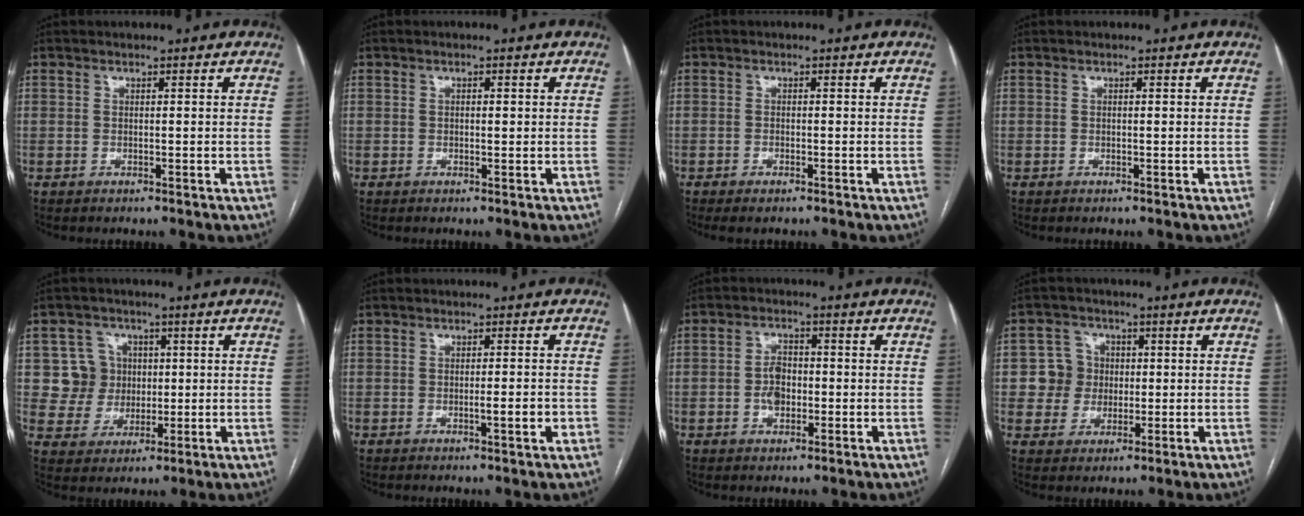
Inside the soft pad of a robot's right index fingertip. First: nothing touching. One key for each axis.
{"total": 1.0, "fx": 0.1, "fy": 0.4, "fz": 0.9, "tx": -0.016, "ty": 0.001, "tz": 0.002}
{"total": 1.7, "fx": -1.2, "fy": 0.4, "fz": 1.1, "tx": -0.018, "ty": -0.003, "tz": -0.016}
{"total": 0.0}
{"total": 7.2, "fx": 1.4, "fy": 7.0, "fz": 0.5, "tx": -0.005, "ty": 0.022, "tz": 0.029}
{"total": 2.4, "fx": -0.7, "fy": 0.3, "fz": 2.3, "tx": -0.035, "ty": -0.002, "tz": -0.009}
{"total": 4.1, "fx": -0.7, "fy": 2.7, "fz": 3.0, "tx": -0.057, "ty": 0.007, "tz": -0.013}
{"total": 5.8, "fx": 0.4, "fy": 5.7, "fz": 0.7, "tx": -0.009, "ty": 0.020, "tz": 0.010}